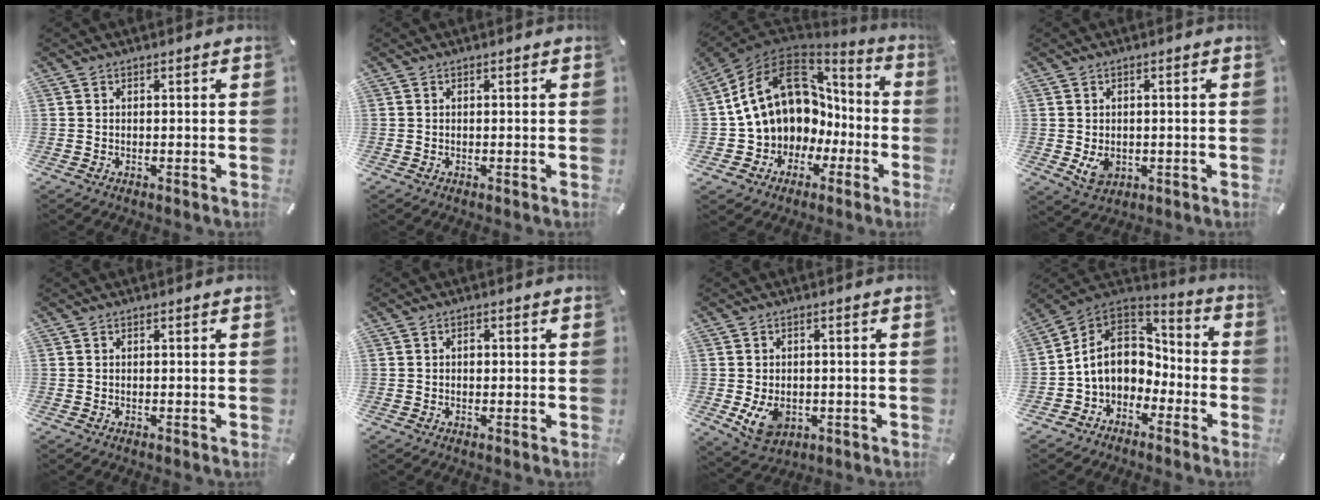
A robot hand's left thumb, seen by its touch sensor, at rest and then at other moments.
{"total": 0.0}
{"total": 19.3, "force": [4.7, 15.2, 10.8], "torque": [-0.229, -0.029, 0.105]}
{"total": 4.2, "force": [-0.5, 3.3, 2.6], "torque": [-0.041, -0.006, -0.010]}
{"total": 0.0}
{"total": 1.1, "force": [0.0, 0.8, 0.7], "torque": [-0.008, -0.001, -0.002]}
{"total": 6.7, "force": [-1.3, 5.1, 4.1], "torque": [-0.076, -0.001, -0.023]}
{"total": 10.4, "force": [-2.1, 9.0, 4.6], "torque": [-0.121, 0.011, -0.038]}